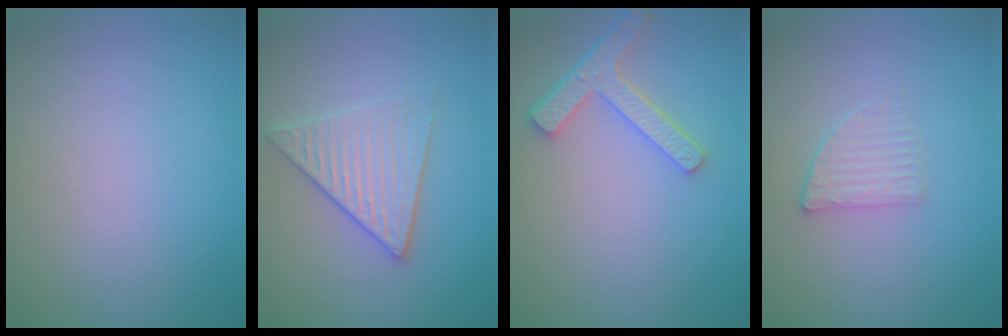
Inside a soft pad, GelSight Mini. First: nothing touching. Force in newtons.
{"total": 3.9, "press": 3.4, "slide": 2.0}
{"total": 3.7, "press": 3.0, "slide": 2.1}
{"total": 1.9, "press": 1.9, "slide": 0.4}